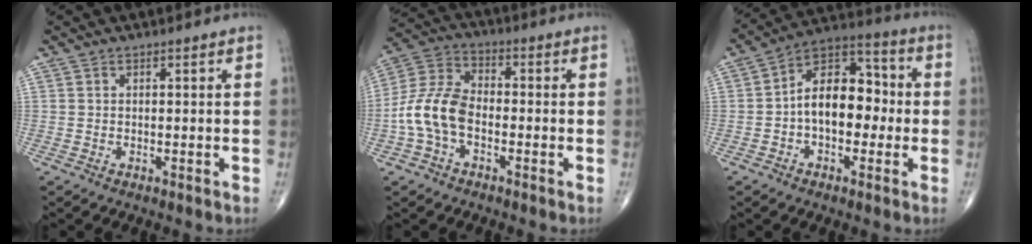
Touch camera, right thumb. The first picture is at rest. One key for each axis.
{"total": 10.7, "fx": -2.8, "fy": 6.7, "fz": 7.8, "tx": -0.159, "ty": 0.035, "tz": -0.064}
{"total": 13.3, "fx": -1.1, "fy": 8.4, "fz": 10.3, "tx": -0.132, "ty": 0.044, "tz": -0.031}